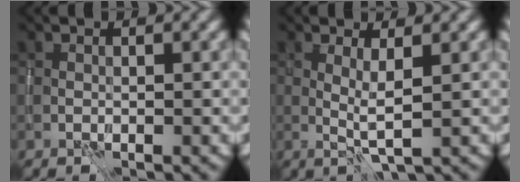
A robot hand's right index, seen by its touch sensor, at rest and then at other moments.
{"total": 2.1, "force": [0.5, 0.0, 2.0], "torque": [-0.040, -0.006, 0.009]}